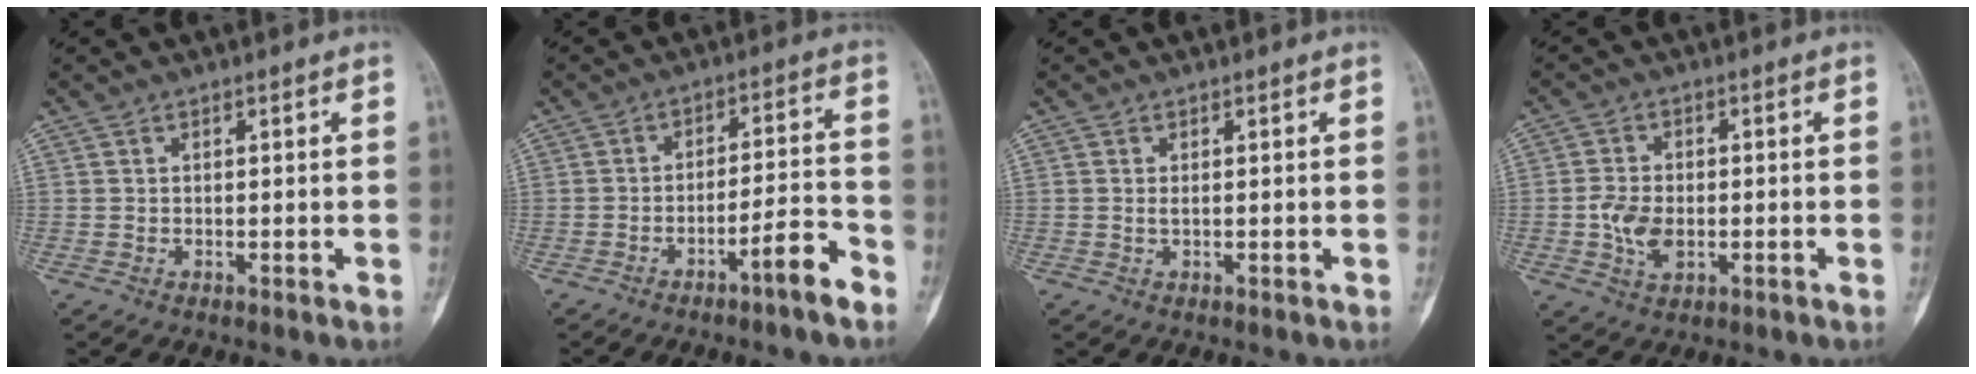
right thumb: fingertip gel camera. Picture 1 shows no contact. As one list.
[{"total": 7.4, "force": [-4.9, 0.8, 5.6], "torque": [-0.086, 0.047, -0.074]}, {"total": 0.6, "force": [0.1, 0.2, 0.6], "torque": [-0.013, 0.000, 0.001]}, {"total": 6.1, "force": [-1.2, 3.8, 4.6], "torque": [-0.084, 0.005, -0.023]}]